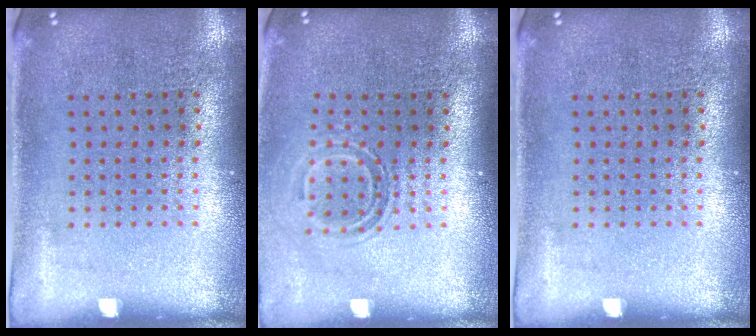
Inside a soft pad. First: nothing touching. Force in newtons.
{"total": 1.6, "press": 1.1, "slide": 1.2}
{"total": 0.0}